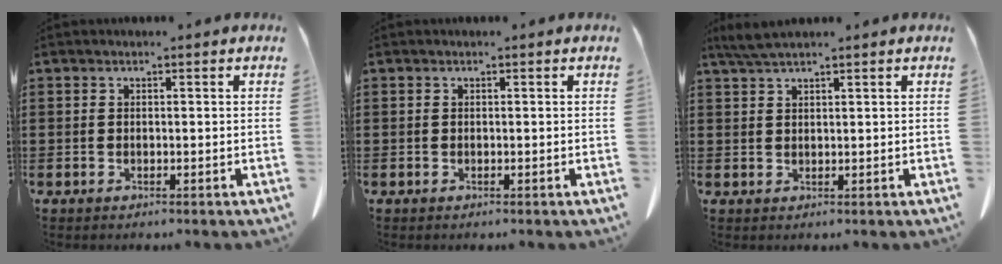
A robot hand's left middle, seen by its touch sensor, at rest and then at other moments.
{"total": 0.0}
{"total": 2.7, "force": [2.1, 0.1, 1.7], "torque": [-0.038, -0.002, 0.042]}